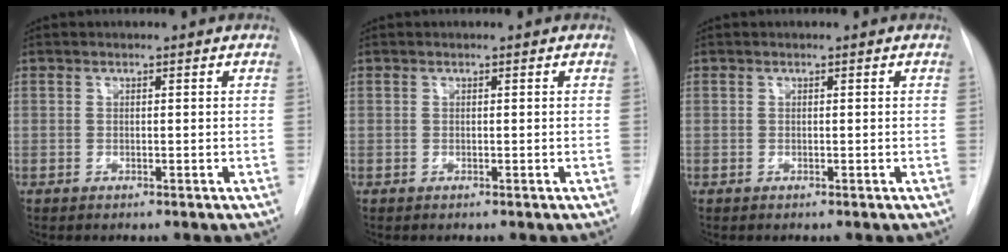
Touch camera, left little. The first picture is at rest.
{"total": 0.0}
{"total": 0.0}